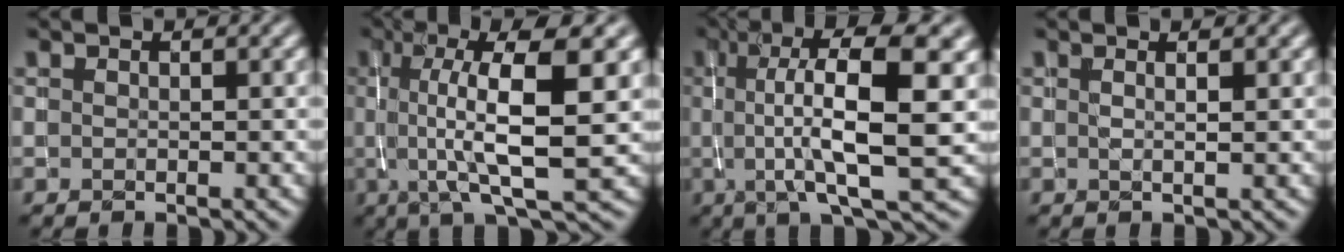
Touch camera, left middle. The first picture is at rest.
{"total": 9.3, "force": [1.1, 2.3, 8.9], "torque": [-0.131, 0.004, 0.015]}
{"total": 10.9, "force": [1.1, 2.7, 10.5], "torque": [-0.145, 0.009, 0.014]}
{"total": 1.7, "force": [0.8, 0.7, 1.3], "torque": [0.001, 0.002, -0.010]}